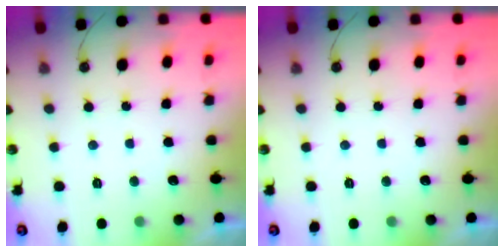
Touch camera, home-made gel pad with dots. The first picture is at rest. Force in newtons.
{"total": 0.0}